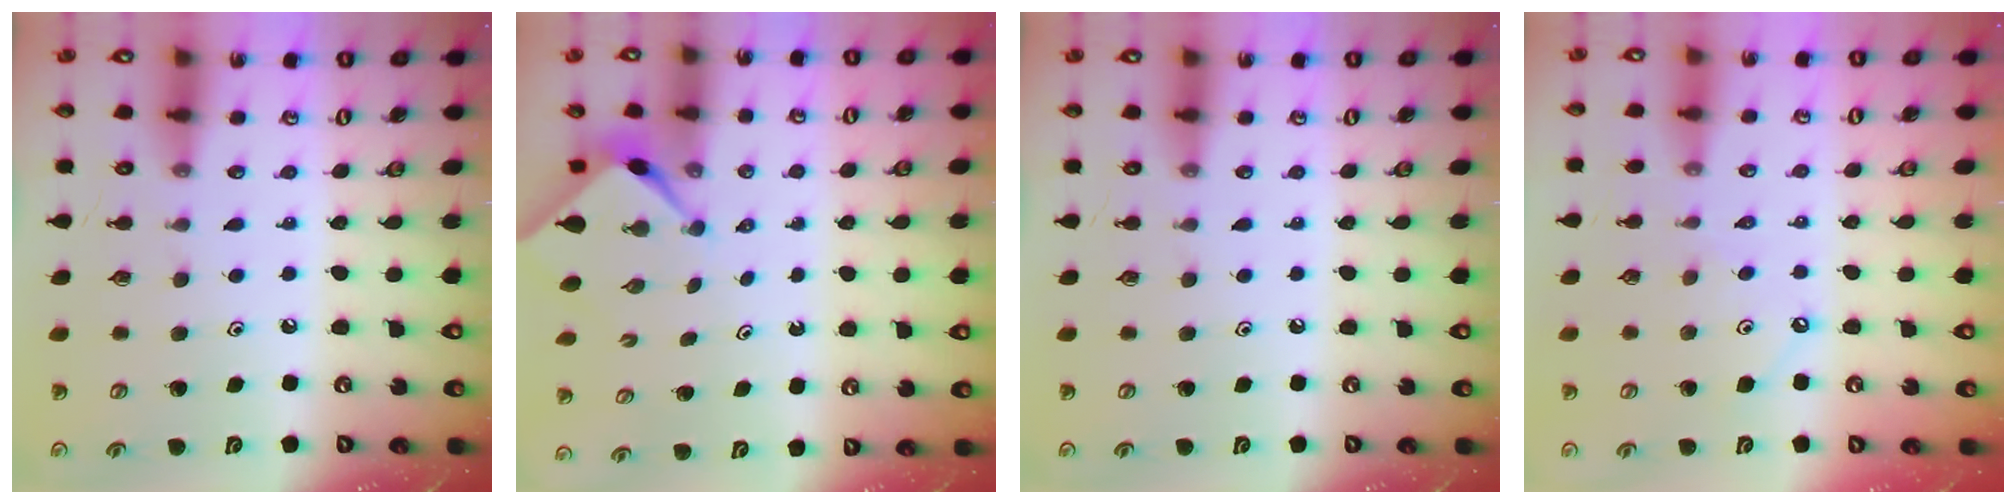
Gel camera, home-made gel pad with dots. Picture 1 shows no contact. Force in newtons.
{"total": 2.3, "press": 2.2, "slide": 0.3}
{"total": 0.0}
{"total": 2.5, "press": 2.5, "slide": 0.4}